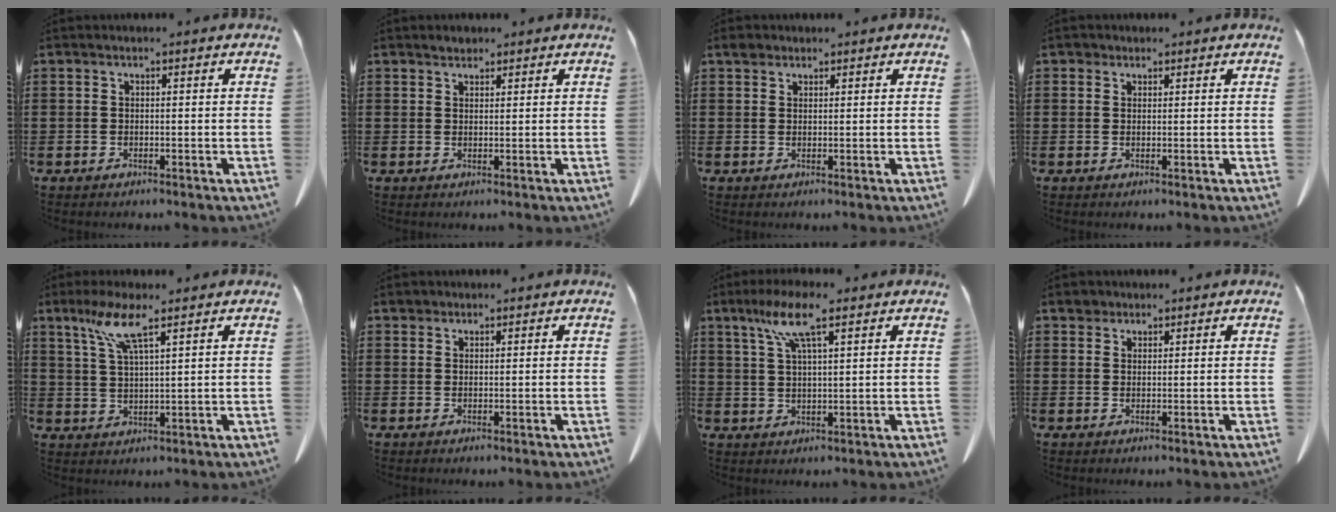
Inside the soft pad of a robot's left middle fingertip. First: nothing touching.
{"total": 1.3, "force": [1.2, 0.3, -0.1], "torque": [0.000, 0.003, 0.024]}
{"total": 1.5, "force": [1.3, 0.7, 0.4], "torque": [-0.010, 0.003, 0.025]}
{"total": 0.9, "force": [0.7, 0.5, -0.1], "torque": [0.000, 0.004, 0.014]}
{"total": 6.7, "force": [4.2, 0.7, 5.2], "torque": [-0.112, 0.001, 0.073]}
{"total": 1.0, "force": [0.9, 0.4, -0.1], "torque": [-0.001, 0.002, 0.019]}
{"total": 7.3, "force": [4.5, 1.0, 5.7], "torque": [-0.121, 0.004, 0.077]}
{"total": 1.6, "force": [1.4, 0.7, 0.0], "torque": [0.004, 0.001, 0.027]}